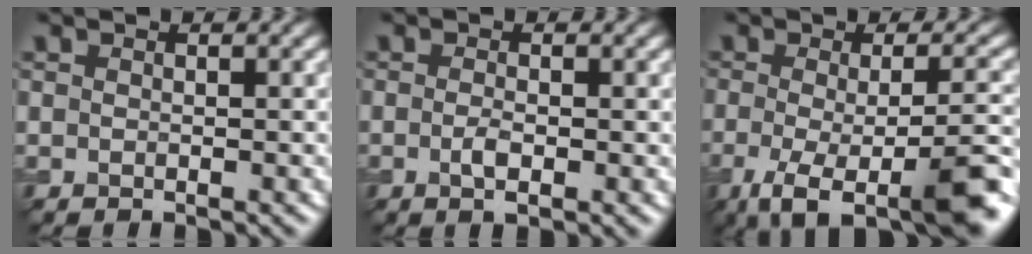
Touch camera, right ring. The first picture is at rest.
{"total": 1.7, "force": [-0.4, 0.5, 1.6], "torque": [-0.032, -0.003, -0.010]}
{"total": 10.1, "force": [-4.6, 2.7, 8.6], "torque": [-0.127, -0.013, -0.078]}